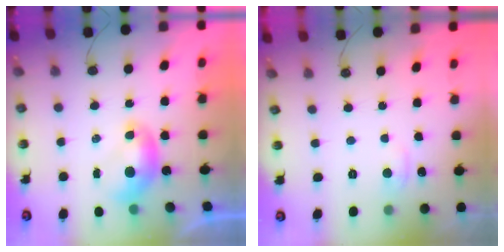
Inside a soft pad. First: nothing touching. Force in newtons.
{"total": 1.1, "press": 0.5, "slide": 0.9}